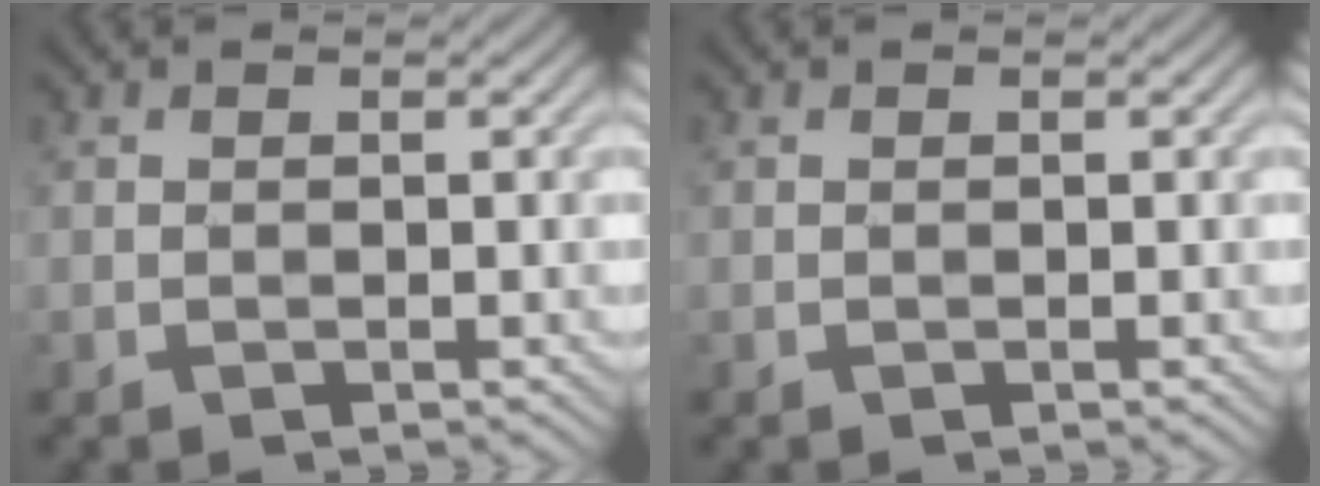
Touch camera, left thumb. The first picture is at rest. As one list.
[{"total": 0.0}]